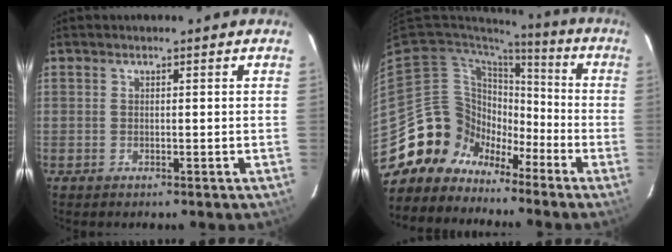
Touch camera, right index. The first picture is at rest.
{"total": 12.9, "force": [-8.8, 9.3, 1.7], "torque": [-0.052, 0.039, -0.161]}